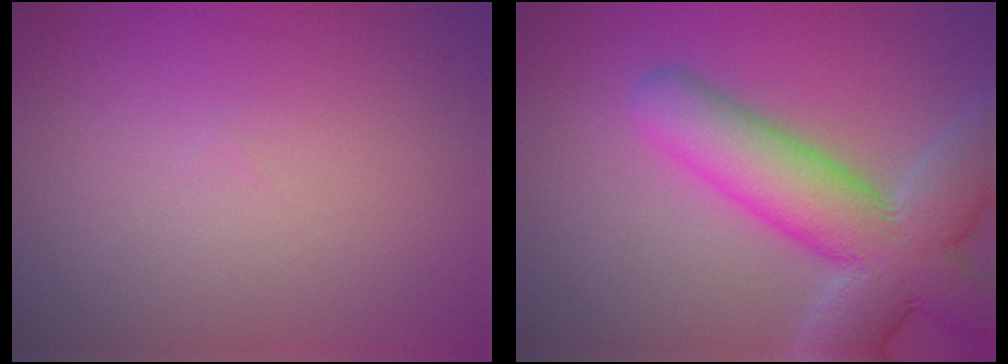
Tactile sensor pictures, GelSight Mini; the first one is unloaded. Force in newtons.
{"total": 10.1, "press": 10.0, "slide": 0.8}